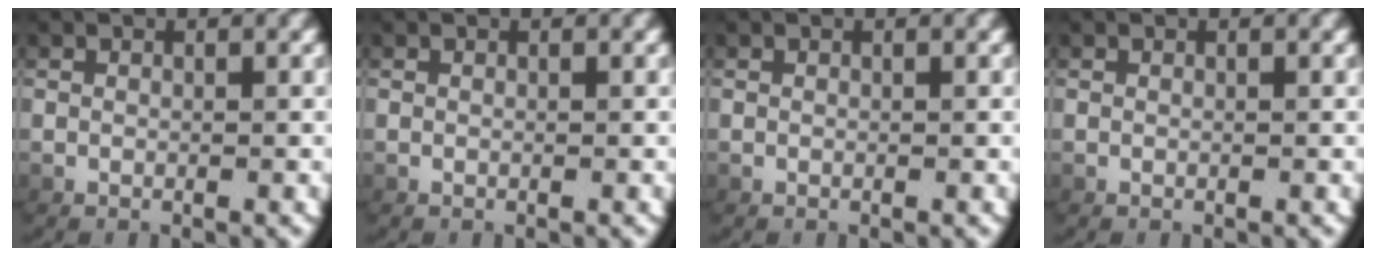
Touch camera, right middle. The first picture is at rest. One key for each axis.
{"total": 0.0}
{"total": 0.0}
{"total": 0.0}